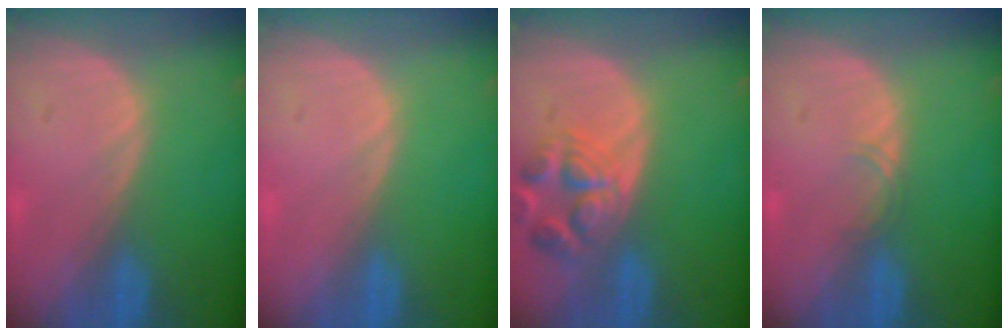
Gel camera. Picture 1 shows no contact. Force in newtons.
{"total": 0.0}
{"total": 6.9, "press": 6.3, "slide": 2.8}
{"total": 1.1, "press": 1.1, "slide": 0.1}